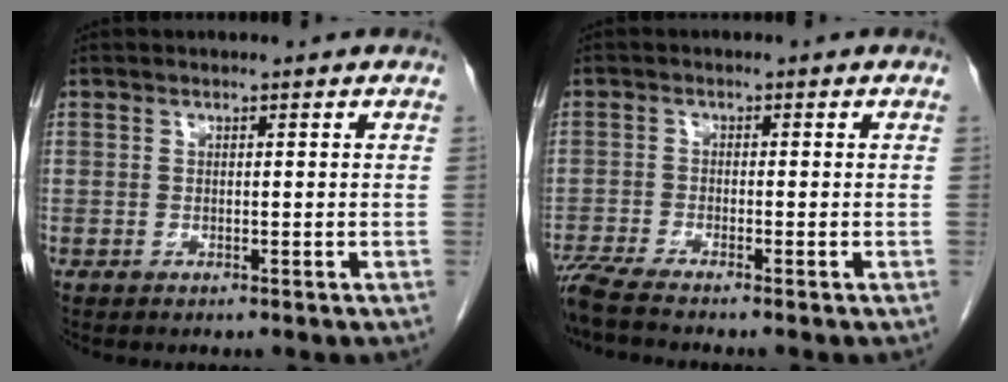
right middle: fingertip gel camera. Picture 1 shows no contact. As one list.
[{"total": 5.3, "force": [-4.7, -0.7, 2.4], "torque": [-0.043, -0.016, -0.085]}]